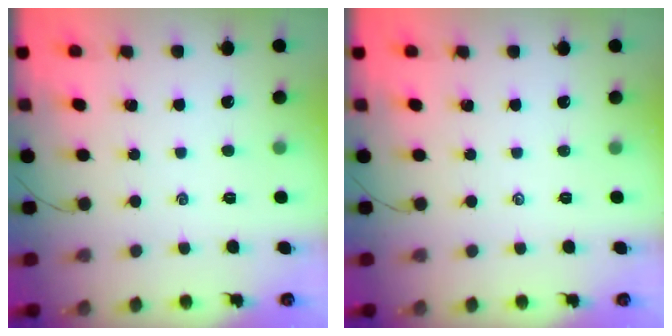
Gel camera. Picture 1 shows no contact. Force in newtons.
{"total": 0.0}